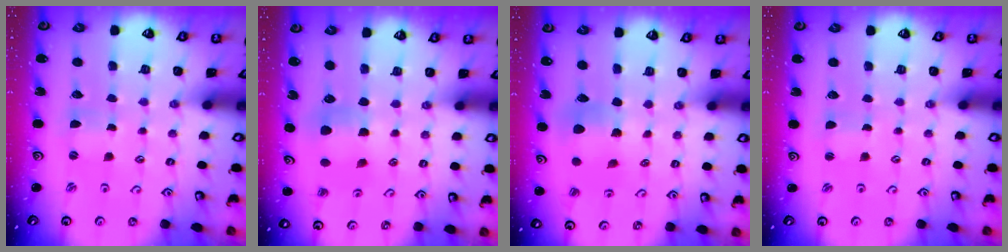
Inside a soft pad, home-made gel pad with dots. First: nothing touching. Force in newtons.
{"total": 6.6, "press": 6.5, "slide": 0.6}
{"total": 6.8, "press": 6.8, "slide": 0.2}
{"total": 1.1, "press": 1.1, "slide": 0.2}